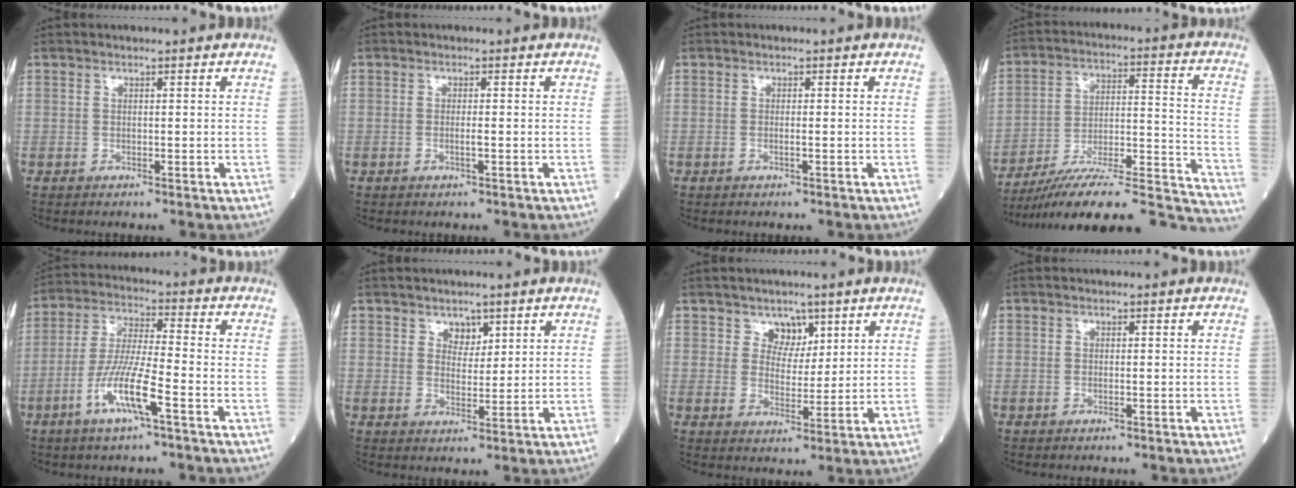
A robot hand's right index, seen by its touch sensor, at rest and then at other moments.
{"total": 1.0, "force": [-0.3, -0.1, 1.0], "torque": [-0.023, -0.001, -0.003]}
{"total": 0.6, "force": [-0.2, -0.1, 0.6], "torque": [-0.014, 0.001, -0.002]}
{"total": 25.0, "force": [-23.0, 1.7, 9.7], "torque": [-0.081, 0.017, -0.337]}
{"total": 9.7, "force": [-4.3, 0.5, 8.7], "torque": [-0.178, -0.006, -0.084]}
{"total": 2.8, "force": [1.9, 1.7, 1.2], "torque": [-0.016, -0.001, 0.035]}
{"total": 3.9, "force": [2.6, 2.7, 1.2], "torque": [-0.010, -0.001, 0.046]}
{"total": 0.0}